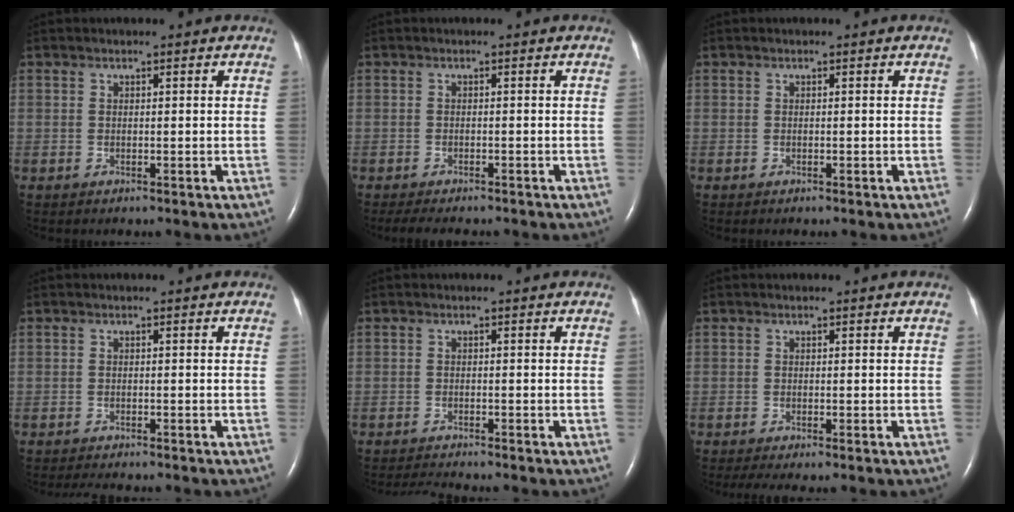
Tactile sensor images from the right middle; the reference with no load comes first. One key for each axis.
{"total": 5.8, "fx": -4.9, "fy": 1.4, "fz": 2.8, "tx": -0.042, "ty": -0.011, "tz": -0.068}
{"total": 0.0}
{"total": 3.1, "fx": -2.8, "fy": 0.3, "fz": 1.3, "tx": -0.020, "ty": -0.008, "tz": -0.039}
{"total": 2.2, "fx": -2.1, "fy": -0.8, "fz": 0.1, "tx": -0.012, "ty": -0.015, "tz": -0.039}
{"total": 2.7, "fx": -2.1, "fy": 0.2, "fz": 1.8, "tx": -0.033, "ty": -0.010, "tz": -0.034}